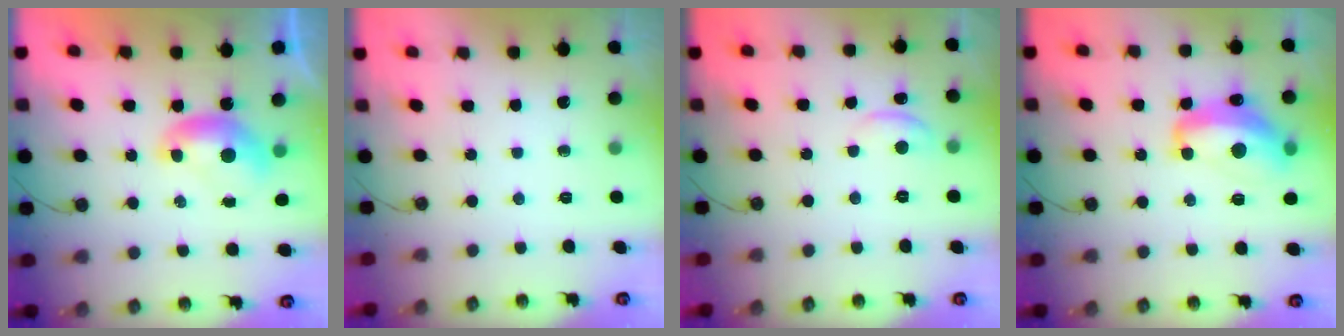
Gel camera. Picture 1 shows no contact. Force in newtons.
{"total": 0.0}
{"total": 0.6, "press": 0.1, "slide": 0.5}
{"total": 9.8, "press": 9.8, "slide": 0.8}